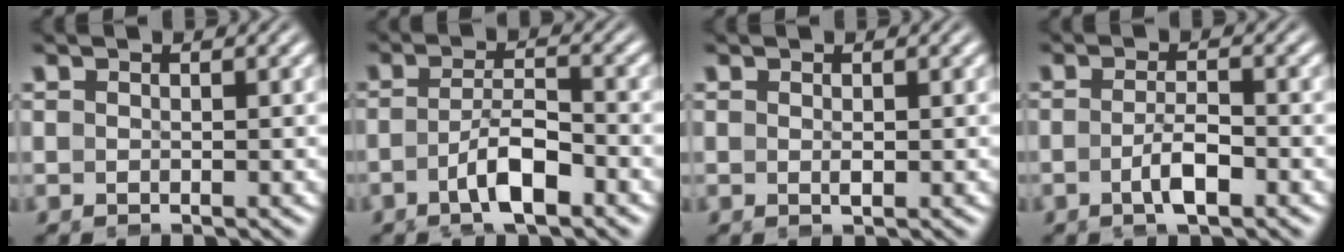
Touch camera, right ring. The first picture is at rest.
{"total": 3.8, "force": [-1.5, 1.1, 3.3], "torque": [-0.055, -0.017, -0.014]}
{"total": 0.7, "force": [0.3, 0.2, 0.7], "torque": [-0.015, -0.003, 0.009]}
{"total": 2.2, "force": [-0.9, -0.4, 2.0], "torque": [-0.032, -0.010, -0.006]}